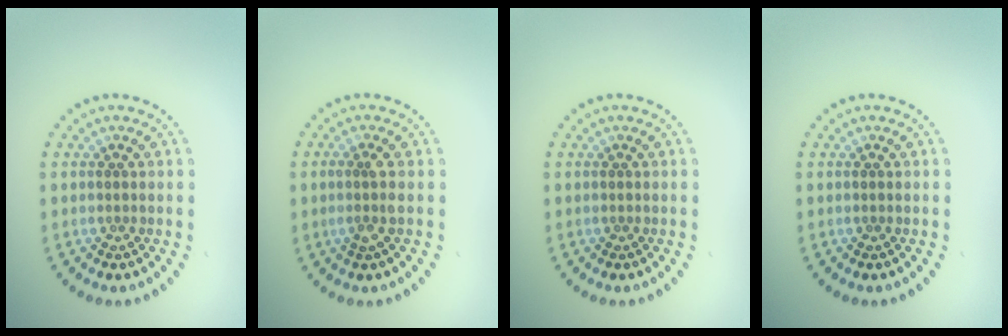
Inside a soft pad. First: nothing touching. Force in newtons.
{"total": 1.7, "press": 1.4, "slide": 1.0}
{"total": 0.0}
{"total": 0.0}